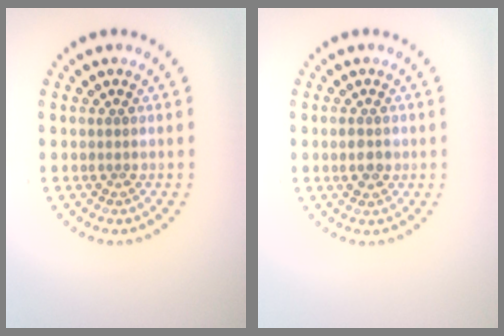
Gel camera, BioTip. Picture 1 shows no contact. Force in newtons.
{"total": 2.2, "press": 2.2, "slide": 0.2}